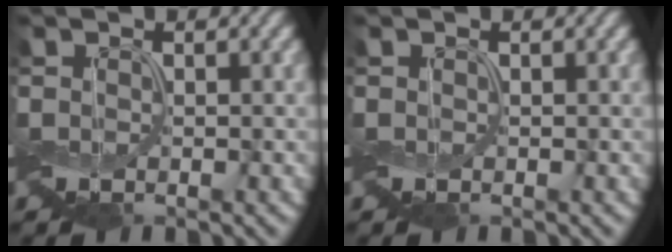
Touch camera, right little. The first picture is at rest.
{"total": 0.0}